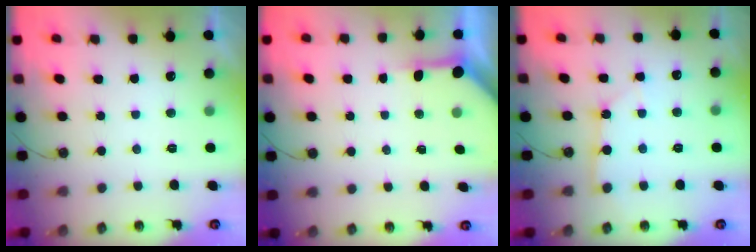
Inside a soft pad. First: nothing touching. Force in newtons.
{"total": 3.9, "press": 3.8, "slide": 0.2}
{"total": 3.0, "press": 3.0, "slide": 0.2}